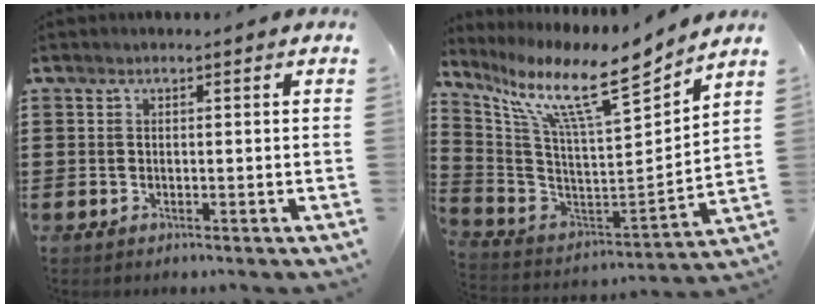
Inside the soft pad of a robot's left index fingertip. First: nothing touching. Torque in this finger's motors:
{"motor_torque": [2.14, 0.00, 0.34, 0.21]}